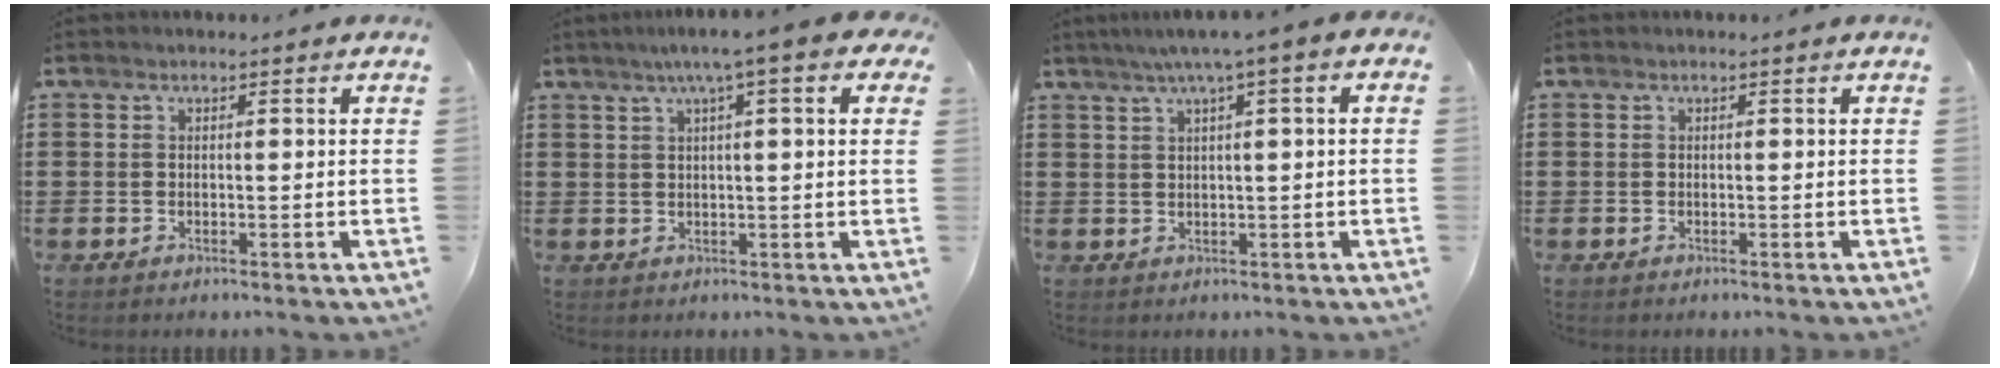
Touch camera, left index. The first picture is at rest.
{"total": 6.1, "force": [3.0, 0.1, 5.3], "torque": [-0.107, 0.011, 0.049]}
{"total": 3.3, "force": [0.9, -0.1, 3.2], "torque": [-0.062, -0.001, 0.011]}
{"total": 0.0}